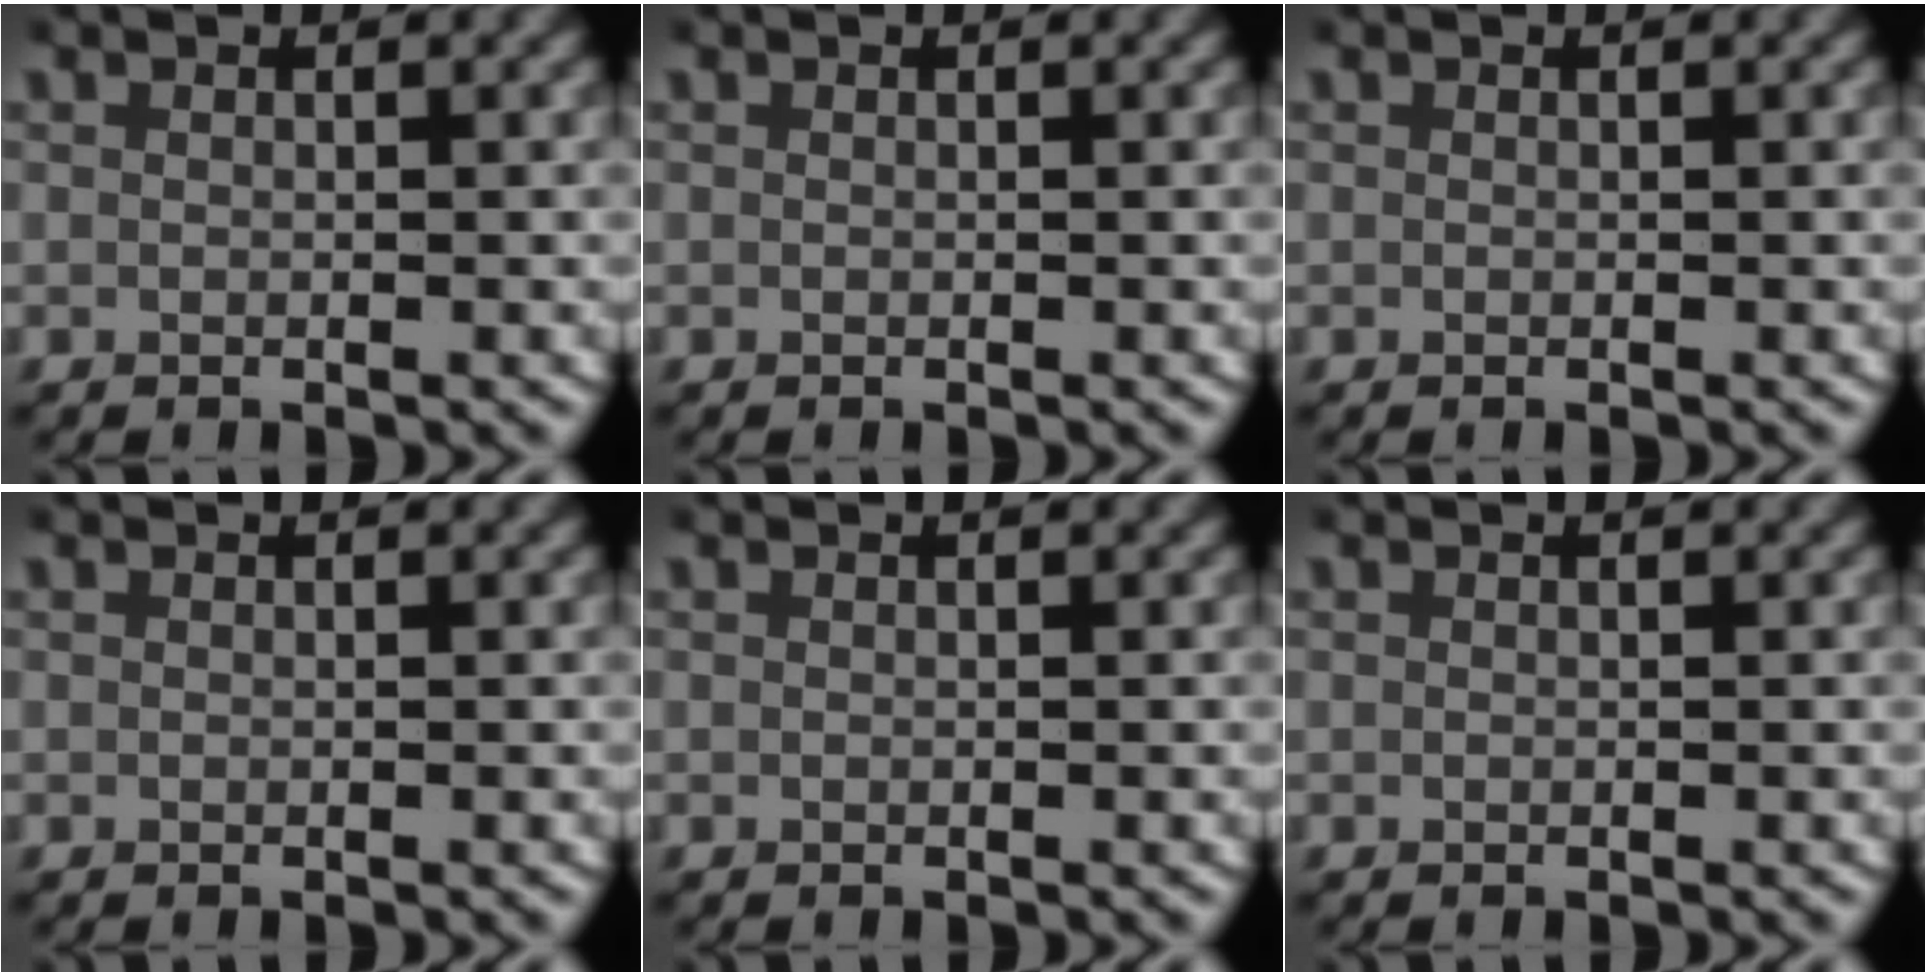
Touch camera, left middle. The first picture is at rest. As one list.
[{"total": 0.0}, {"total": 0.0}, {"total": 0.0}, {"total": 0.0}, {"total": 0.0}]